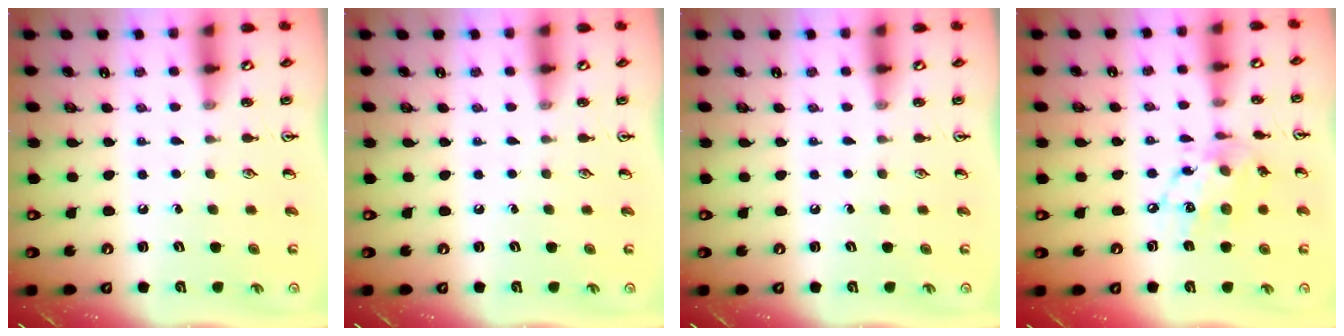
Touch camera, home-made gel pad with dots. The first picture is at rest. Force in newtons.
{"total": 0.0}
{"total": 0.0}
{"total": 13.2, "press": 13.2, "slide": 0.9}